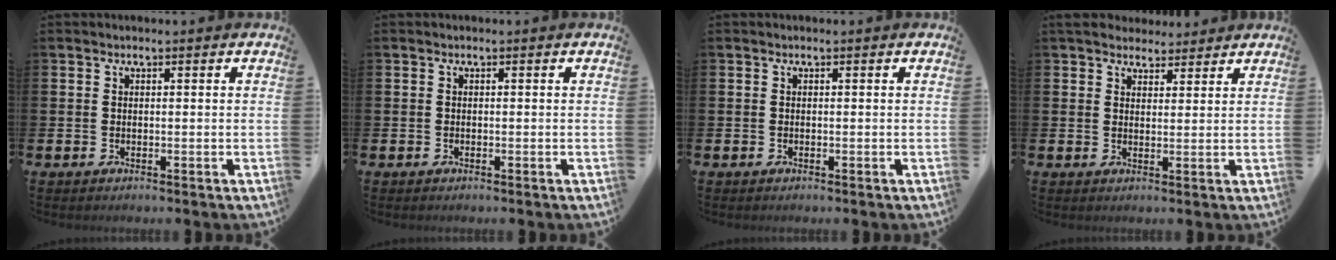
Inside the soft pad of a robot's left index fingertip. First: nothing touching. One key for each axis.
{"total": 0.0}
{"total": 0.0}
{"total": 4.8, "fx": 4.4, "fy": 1.9, "fz": 0.5, "tx": -0.019, "ty": -0.016, "tz": 0.081}